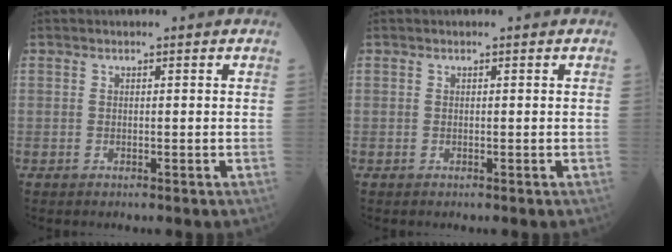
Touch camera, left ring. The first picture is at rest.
{"total": 0.0}